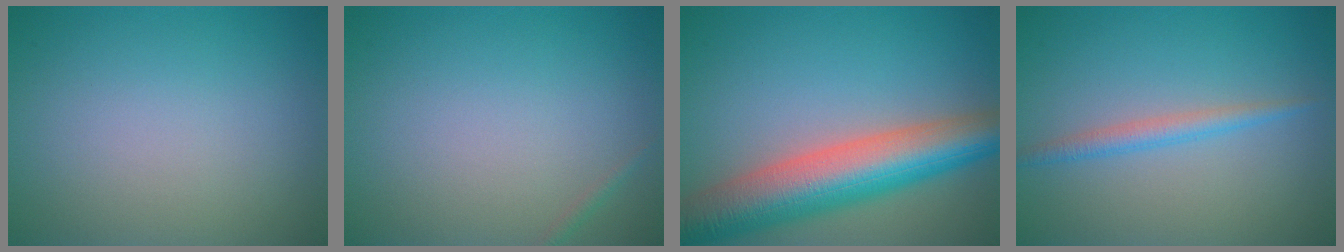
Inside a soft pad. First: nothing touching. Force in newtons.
{"total": 0.5, "press": 0.5, "slide": 0.0}
{"total": 9.8, "press": 9.8, "slide": 0.1}
{"total": 1.8, "press": 1.8, "slide": 0.1}